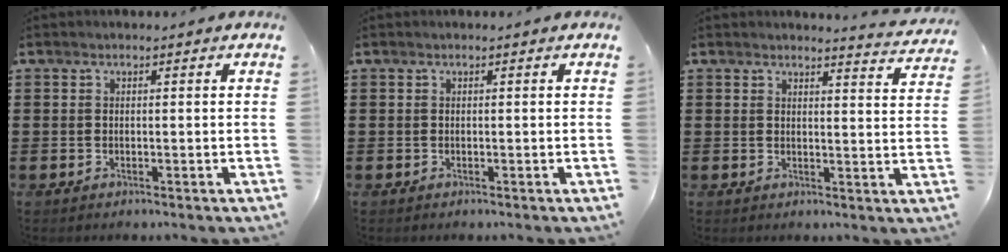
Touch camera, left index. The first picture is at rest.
{"total": 0.0}
{"total": 3.0, "force": [2.9, -0.2, 0.5], "torque": [-0.013, -0.015, 0.052]}